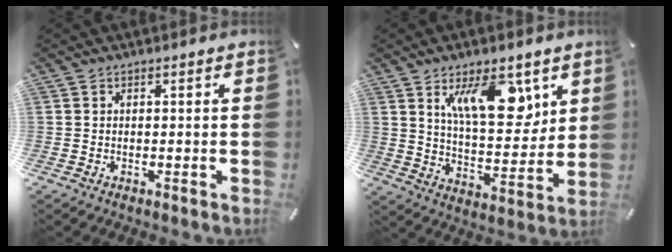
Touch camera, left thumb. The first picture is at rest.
{"total": 15.6, "force": [8.1, 7.4, 11.1], "torque": [-0.171, -0.032, 0.139]}